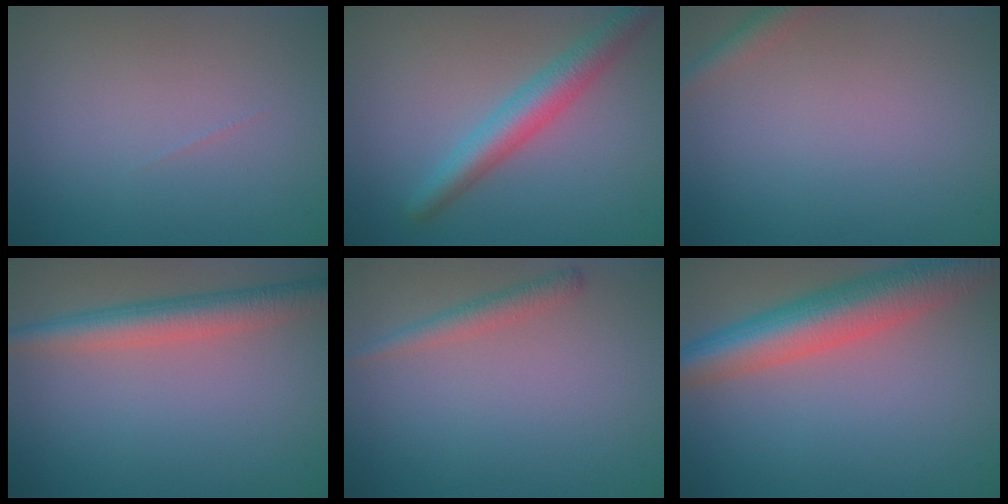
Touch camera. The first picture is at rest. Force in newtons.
{"total": 4.2, "press": 4.2, "slide": 0.2}
{"total": 1.6, "press": 1.6, "slide": 0.1}
{"total": 4.4, "press": 4.4, "slide": 0.1}
{"total": 1.7, "press": 1.7, "slide": 0.1}
{"total": 8.1, "press": 8.1, "slide": 0.6}